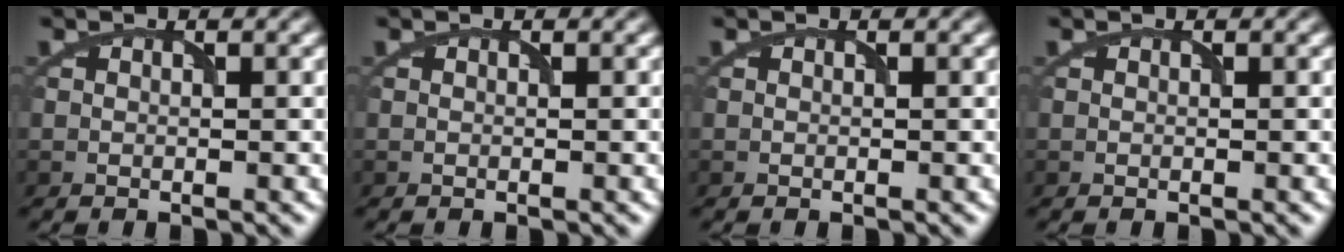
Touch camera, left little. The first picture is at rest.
{"total": 0.0}
{"total": 0.0}
{"total": 0.0}